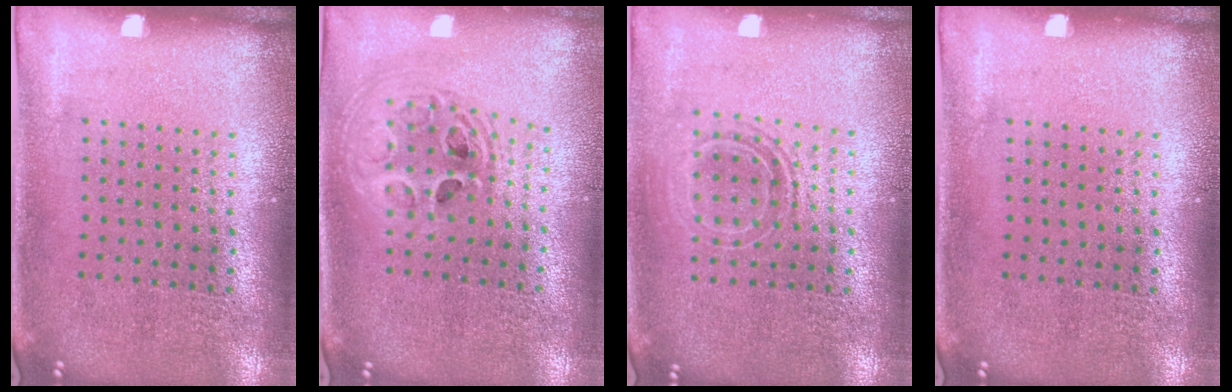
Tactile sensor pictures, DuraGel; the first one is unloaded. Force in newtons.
{"total": 2.0, "press": 1.6, "slide": 1.2}
{"total": 1.5, "press": 1.2, "slide": 0.9}
{"total": 0.0}